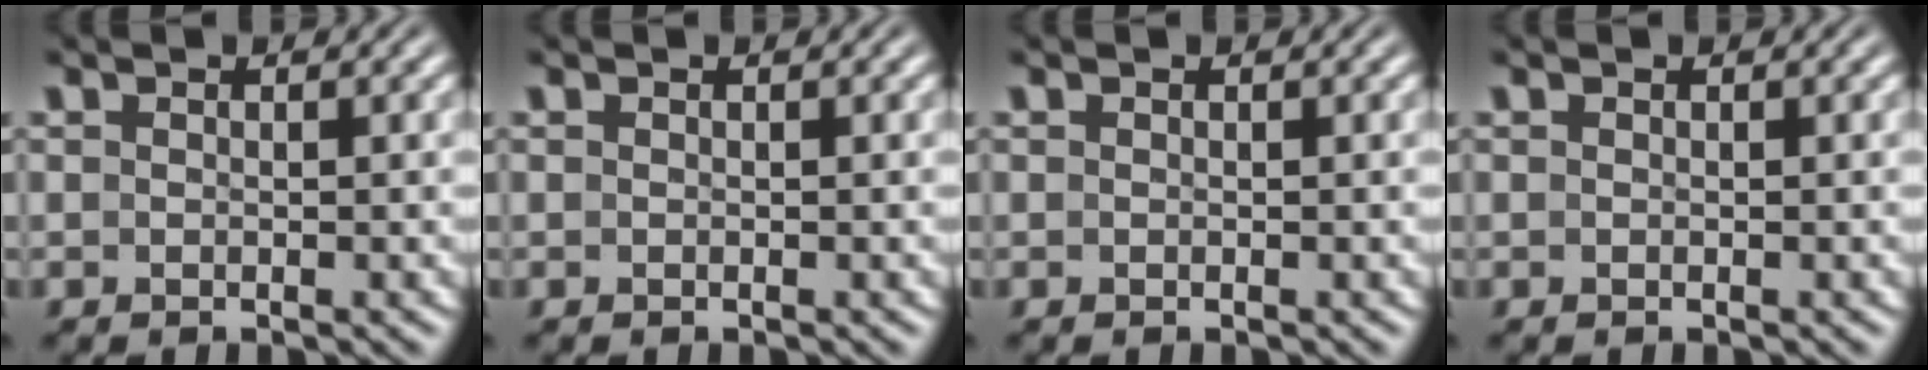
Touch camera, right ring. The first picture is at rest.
{"total": 0.0}
{"total": 0.0}
{"total": 0.0}